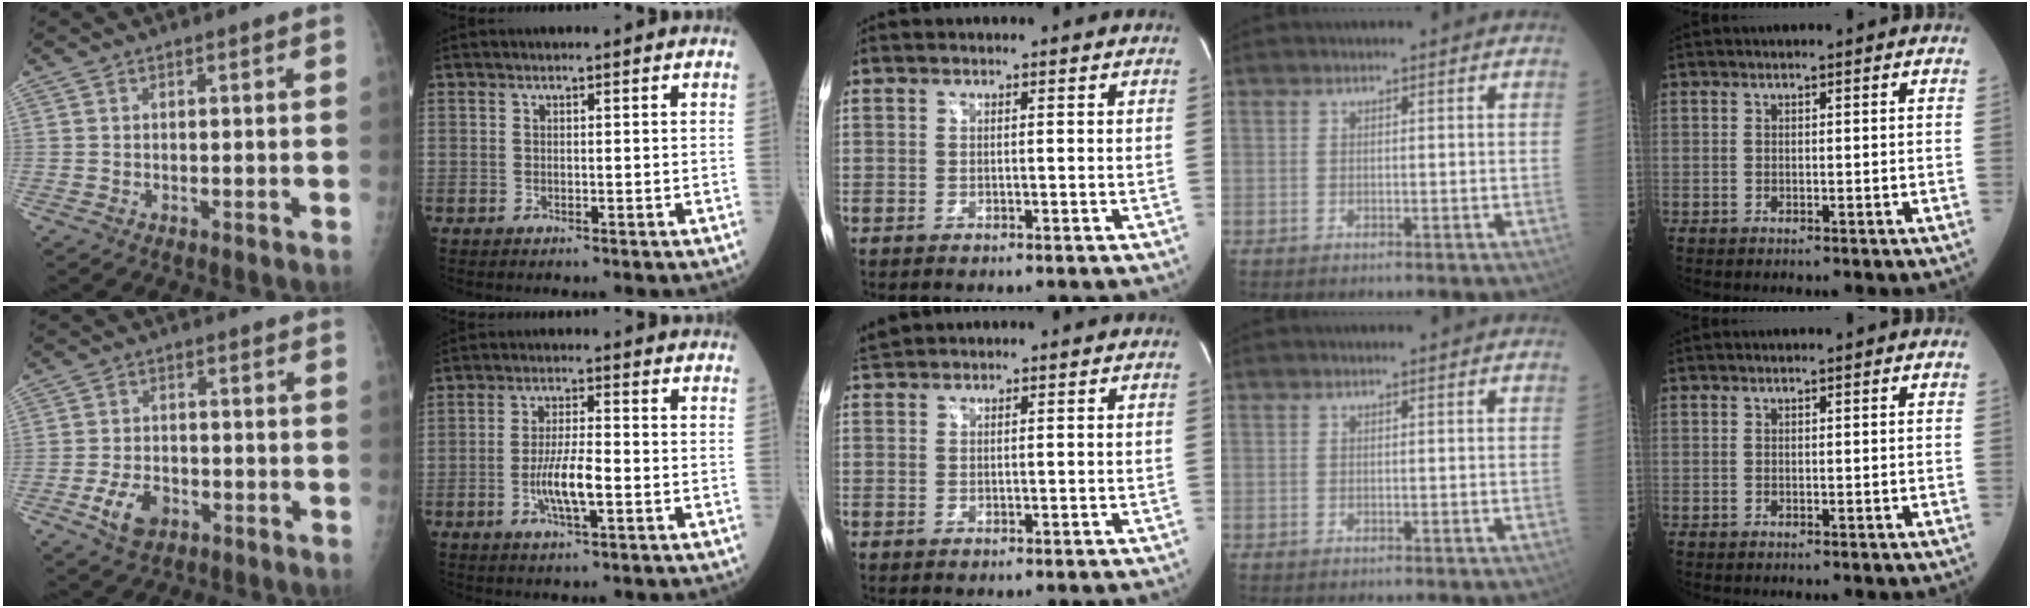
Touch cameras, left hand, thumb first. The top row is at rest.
{"thumb": {"total": 6.2, "force": [-2.6, 4.1, 3.9], "torque": [-0.064, 0.009, -0.044]}, "index": {"total": 6.2, "force": [-1.8, 1.0, 5.8], "torque": [-0.118, -0.002, -0.033]}, "middle": {"total": 1.6, "force": [1.6, 0.0, -0.1], "torque": [-0.011, 0.013, 0.038]}}